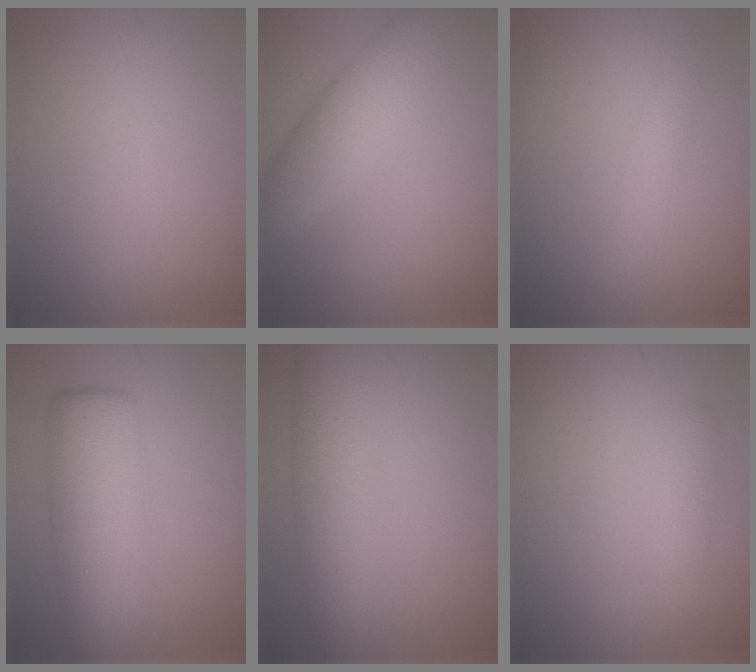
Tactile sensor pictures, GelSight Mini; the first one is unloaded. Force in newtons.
{"total": 4.5, "press": 4.5, "slide": 0.2}
{"total": 1.7, "press": 1.7, "slide": 0.1}
{"total": 7.7, "press": 7.7, "slide": 0.2}
{"total": 5.1, "press": 5.1, "slide": 0.2}
{"total": 1.3, "press": 1.3, "slide": 0.0}